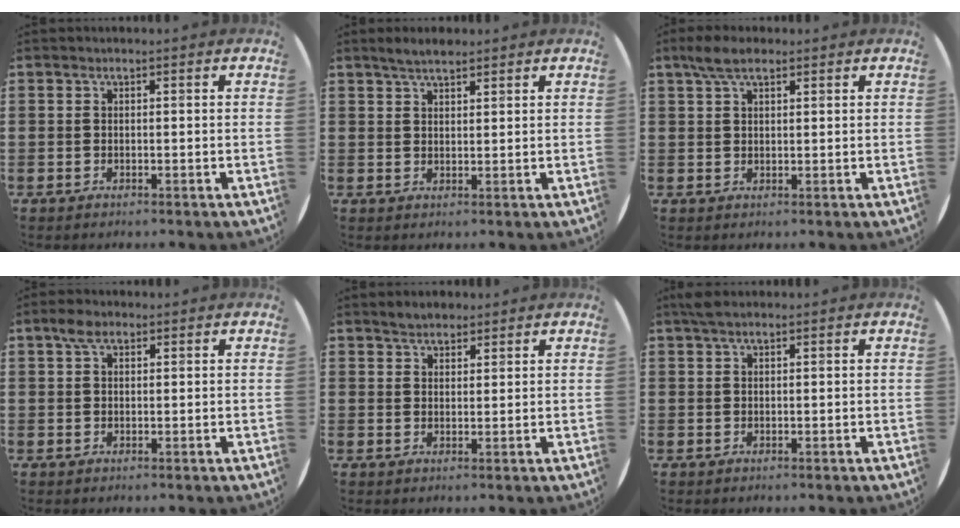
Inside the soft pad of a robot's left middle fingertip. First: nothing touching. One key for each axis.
{"total": 2.6, "fx": 2.3, "fy": 0.7, "fz": 1.1, "tx": -0.025, "ty": 0.005, "tz": 0.043}
{"total": 3.9, "fx": 2.7, "fy": 1.6, "fz": 2.4, "tx": -0.044, "ty": 0.005, "tz": 0.048}
{"total": 2.7, "fx": 1.7, "fy": 1.4, "fz": 1.6, "tx": -0.027, "ty": 0.004, "tz": 0.029}
{"total": 2.3, "fx": 2.2, "fy": 0.7, "fz": 0.1, "tx": 0.002, "ty": 0.003, "tz": 0.041}
{"total": 1.4, "fx": 1.1, "fy": 0.4, "fz": 0.7, "tx": -0.016, "ty": 0.005, "tz": 0.020}